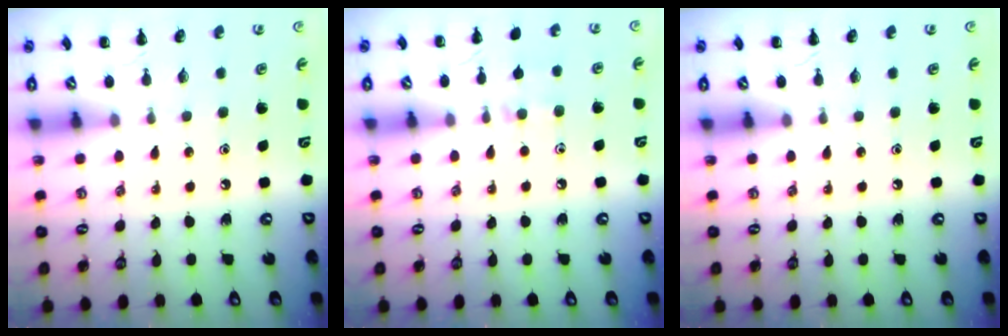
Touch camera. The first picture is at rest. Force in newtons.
{"total": 7.6, "press": 7.4, "slide": 1.8}
{"total": 0.0}